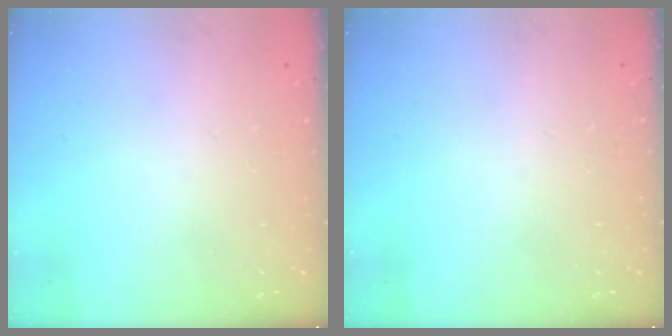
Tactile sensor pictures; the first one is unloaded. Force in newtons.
{"total": 0.0}